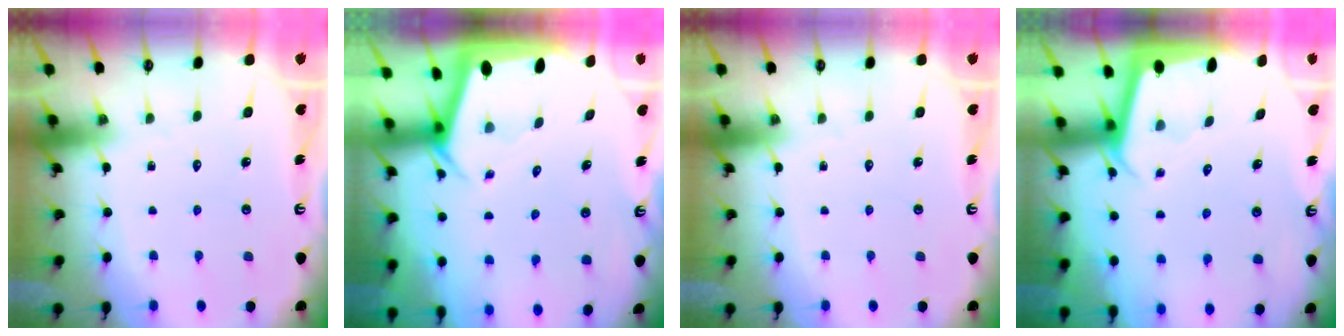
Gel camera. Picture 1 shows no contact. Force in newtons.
{"total": 3.0, "press": 3.0, "slide": 0.1}
{"total": 0.0}
{"total": 1.9, "press": 1.9, "slide": 0.2}